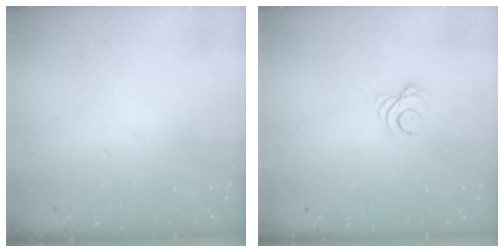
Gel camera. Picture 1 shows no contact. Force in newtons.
{"total": 3.0, "press": 3.0, "slide": 0.4}